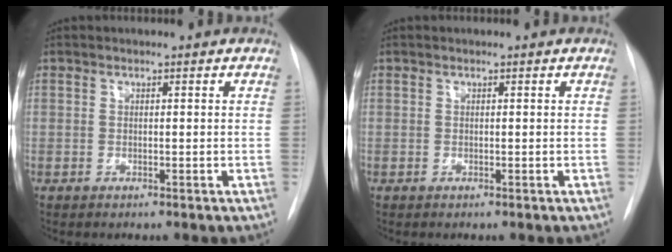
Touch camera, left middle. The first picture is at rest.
{"total": 0.0}